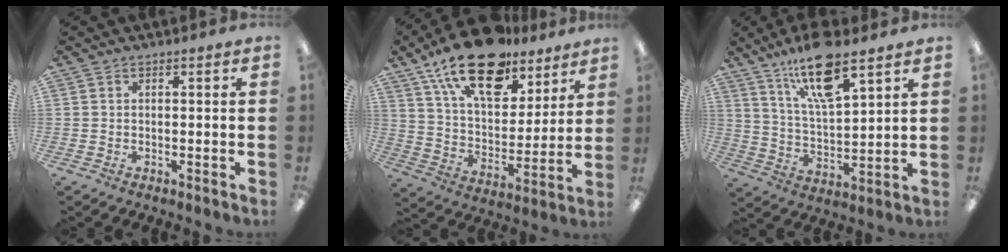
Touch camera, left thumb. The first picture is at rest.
{"total": 21.9, "force": [15.0, 10.3, 12.2], "torque": [-0.210, -0.080, 0.265]}
{"total": 15.1, "force": [10.7, 4.4, 9.7], "torque": [-0.172, -0.046, 0.180]}